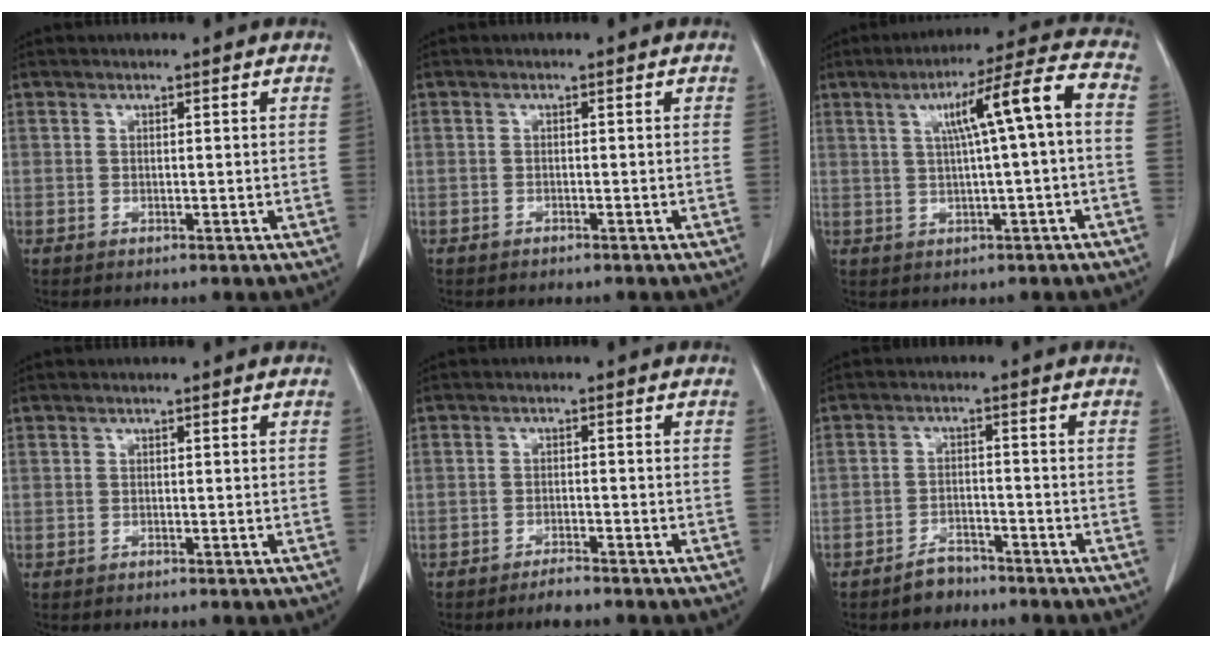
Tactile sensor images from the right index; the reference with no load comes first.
{"total": 0.6, "force": [-0.5, 0.3, 0.1], "torque": [-0.005, 0.001, -0.005]}
{"total": 9.8, "force": [1.2, -0.3, 9.8], "torque": [-0.150, 0.022, 0.019]}
{"total": 0.0}
{"total": 2.6, "force": [-2.3, 0.4, 1.2], "torque": [-0.018, -0.001, -0.035]}
{"total": 3.4, "force": [-2.9, 1.6, 0.7], "torque": [-0.013, 0.005, -0.044]}